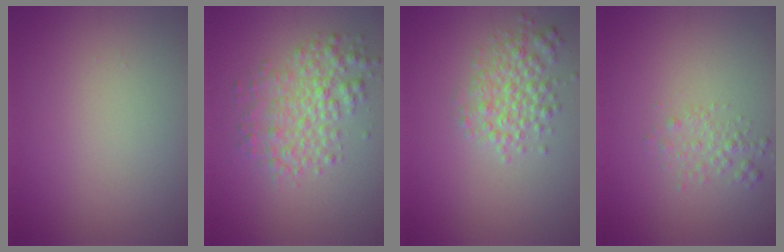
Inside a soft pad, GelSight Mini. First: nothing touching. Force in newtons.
{"total": 4.0, "press": 4.0, "slide": 0.0}
{"total": 3.2, "press": 3.2, "slide": 0.1}
{"total": 1.6, "press": 1.6, "slide": 0.1}